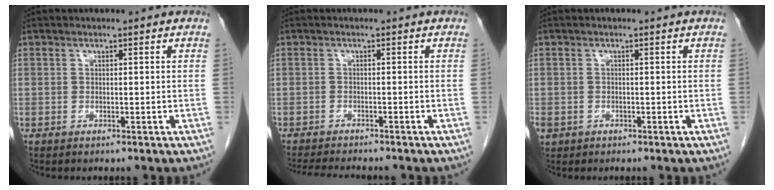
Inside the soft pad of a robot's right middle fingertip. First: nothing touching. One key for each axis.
{"total": 6.6, "fx": -6.1, "fy": 0.6, "fz": 2.5, "tx": -0.038, "ty": -0.016, "tz": -0.094}
{"total": 2.5, "fx": -1.3, "fy": 2.0, "fz": 0.9, "tx": -0.023, "ty": -0.002, "tz": -0.020}